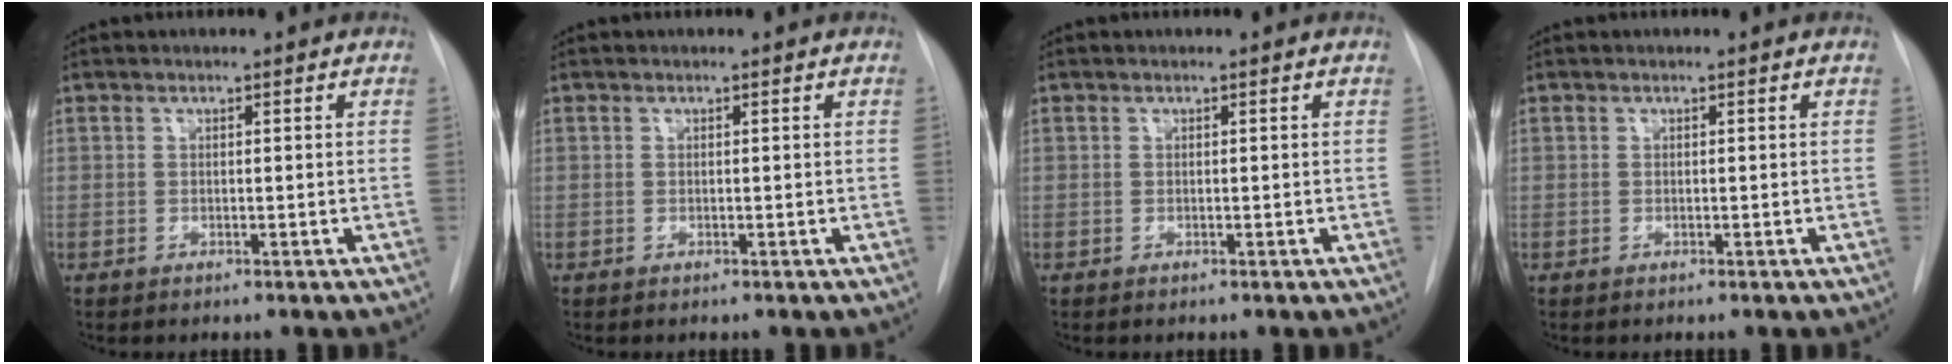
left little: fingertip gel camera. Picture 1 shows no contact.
{"total": 0.0}
{"total": 0.0}
{"total": 0.0}